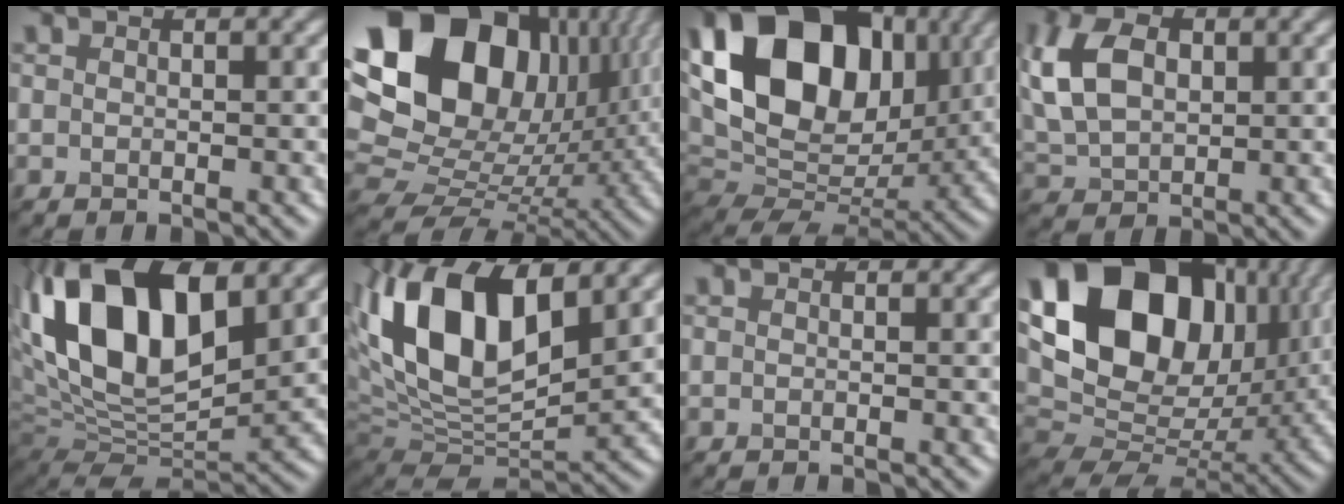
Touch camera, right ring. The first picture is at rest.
{"total": 22.7, "force": [7.7, 16.5, 13.6], "torque": [-0.324, 0.052, 0.158]}
{"total": 16.4, "force": [6.0, 11.1, 10.5], "torque": [-0.206, 0.046, 0.126]}
{"total": 6.8, "force": [2.0, 4.5, 4.7], "torque": [-0.144, 0.024, 0.060]}
{"total": 14.1, "force": [4.3, 7.5, 11.1], "torque": [-0.204, 0.026, 0.090]}
{"total": 12.6, "force": [3.8, 6.7, 10.0], "torque": [-0.187, 0.020, 0.082]}
{"total": 1.1, "force": [-0.2, 0.8, 0.7], "torque": [0.006, 0.003, -0.020]}
{"total": 18.4, "force": [6.5, 12.8, 11.5], "torque": [-0.238, 0.025, 0.154]}